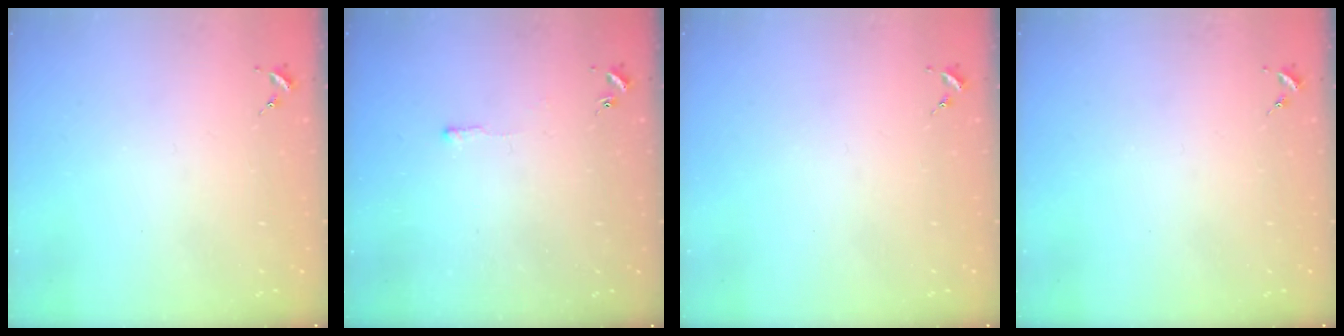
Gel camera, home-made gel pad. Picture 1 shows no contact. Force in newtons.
{"total": 2.6, "press": 2.6, "slide": 0.4}
{"total": 0.0}
{"total": 0.0}